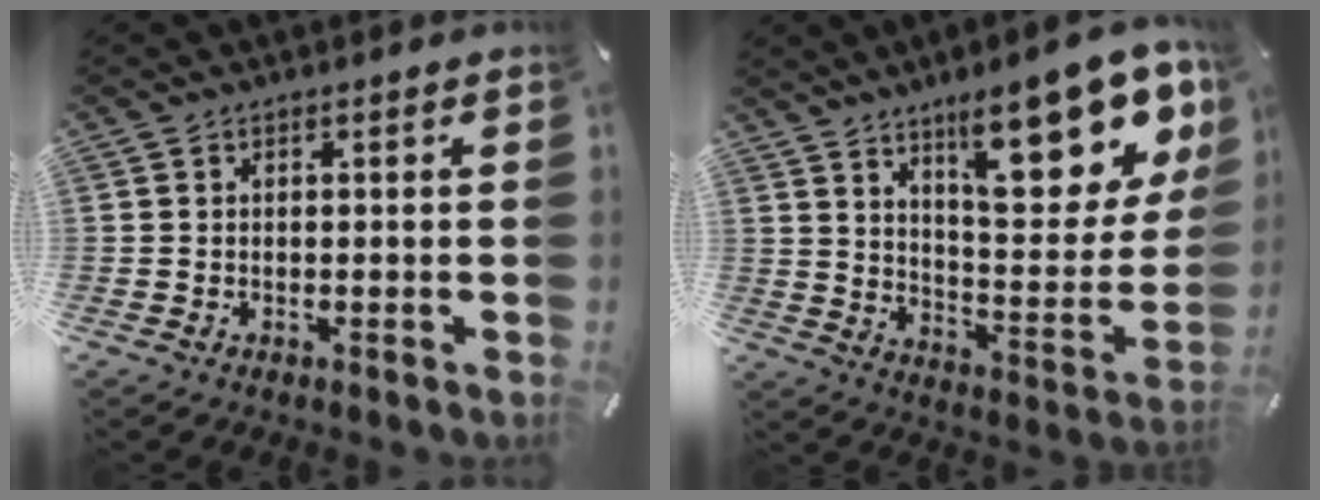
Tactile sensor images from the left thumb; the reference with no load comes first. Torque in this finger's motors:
{"motor_torque": [3.21, 1.80, 1.62, -1.15, 0.14]}